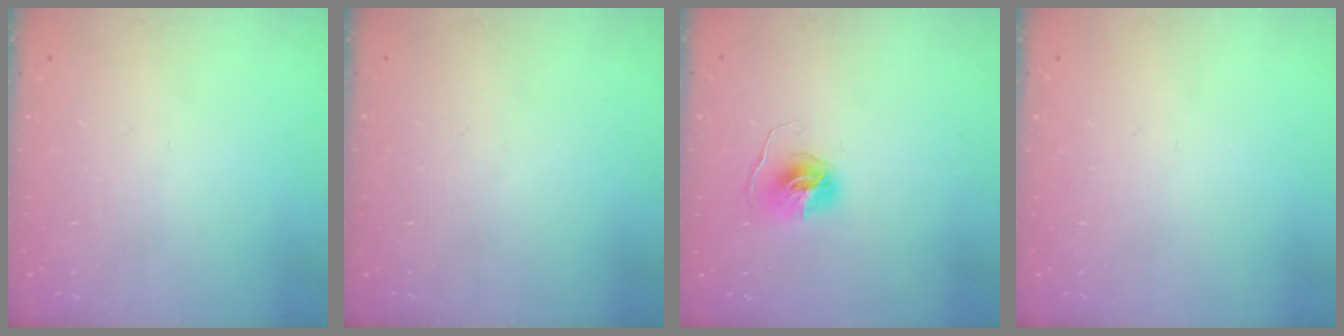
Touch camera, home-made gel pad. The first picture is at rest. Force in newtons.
{"total": 0.0}
{"total": 6.0, "press": 6.0, "slide": 0.6}
{"total": 0.0}